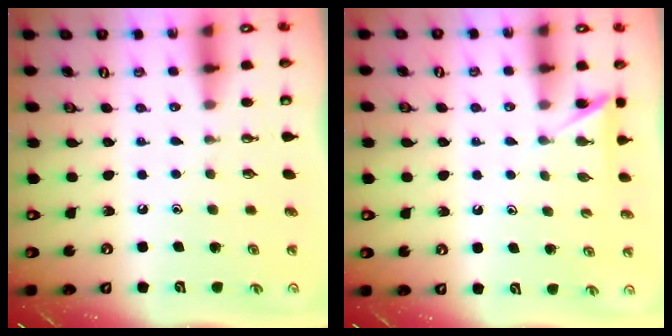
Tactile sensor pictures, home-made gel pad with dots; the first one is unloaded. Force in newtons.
{"total": 3.7, "press": 3.7, "slide": 0.3}